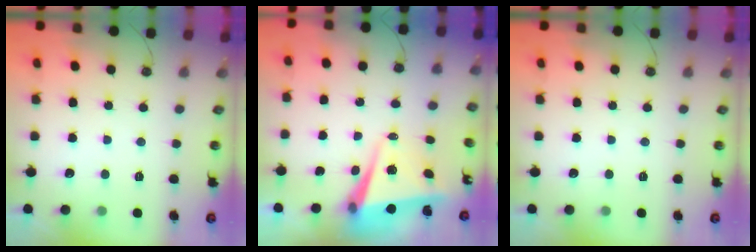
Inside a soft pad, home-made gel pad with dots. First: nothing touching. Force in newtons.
{"total": 5.8, "press": 5.5, "slide": 1.8}
{"total": 0.0}